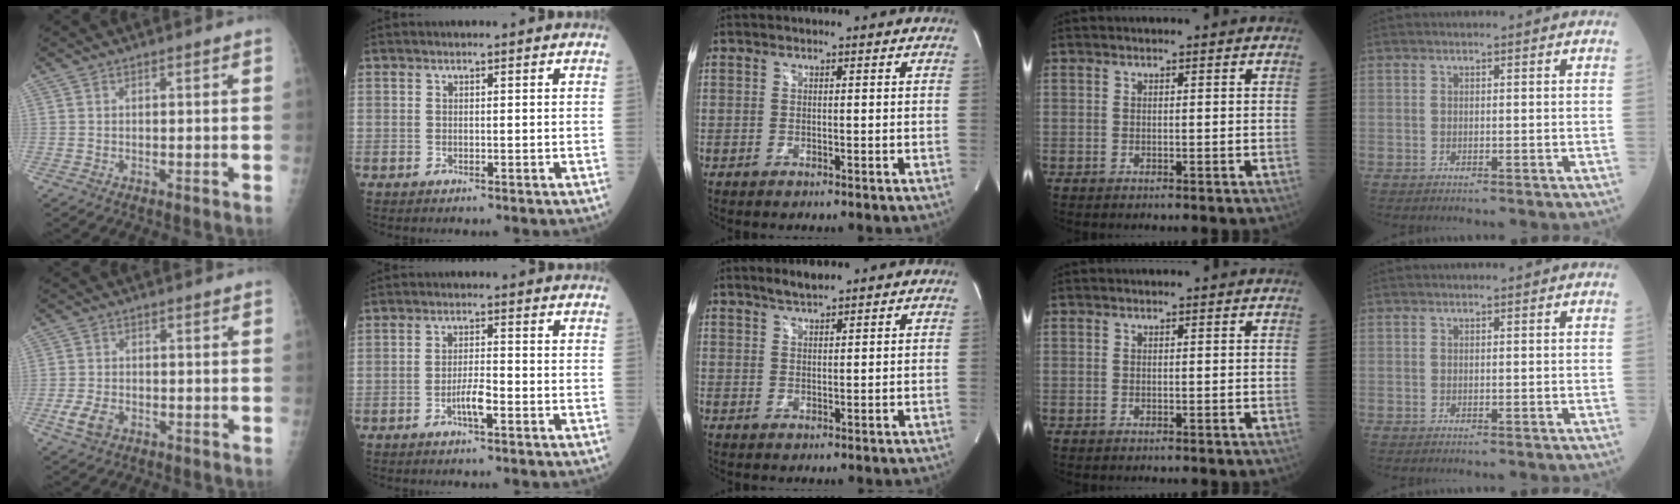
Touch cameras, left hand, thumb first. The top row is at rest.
{"thumb": {"total": 4.4, "force": [-1.8, 2.9, 2.7], "torque": [-0.055, 0.002, -0.031]}, "index": {"total": 3.3, "force": [-1.6, 0.5, 2.8], "torque": [-0.054, -0.001, -0.032]}, "middle": {"total": 2.6, "force": [2.3, 0.2, 1.1], "torque": [-0.028, 0.005, 0.045]}}